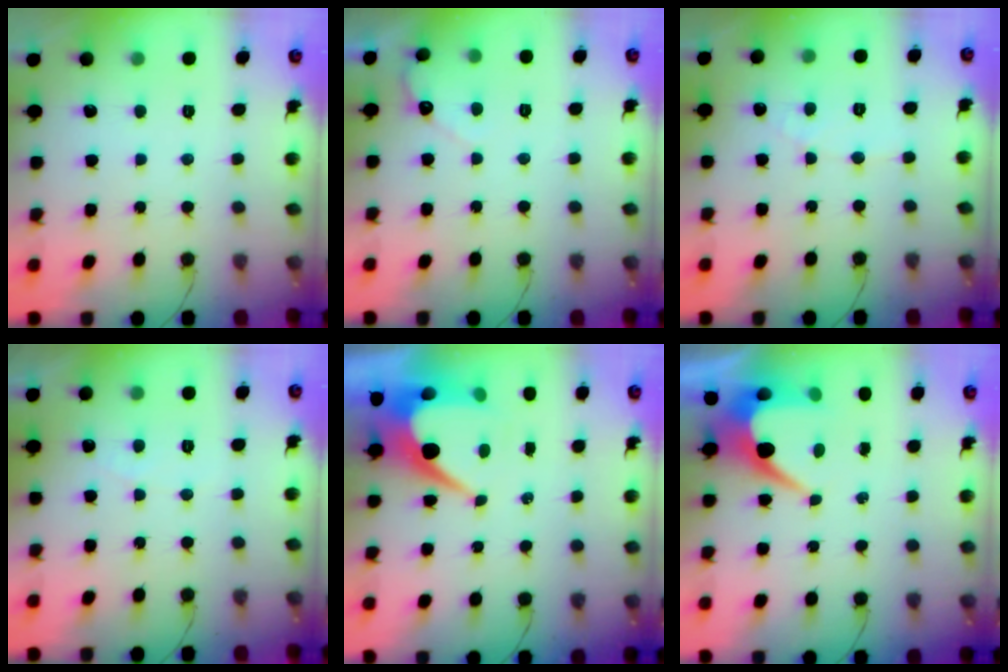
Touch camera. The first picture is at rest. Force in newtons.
{"total": 3.3, "press": 3.3, "slide": 0.2}
{"total": 3.4, "press": 3.4, "slide": 0.3}
{"total": 1.9, "press": 1.9, "slide": 0.2}
{"total": 9.9, "press": 9.8, "slide": 0.9}
{"total": 6.8, "press": 6.8, "slide": 0.4}